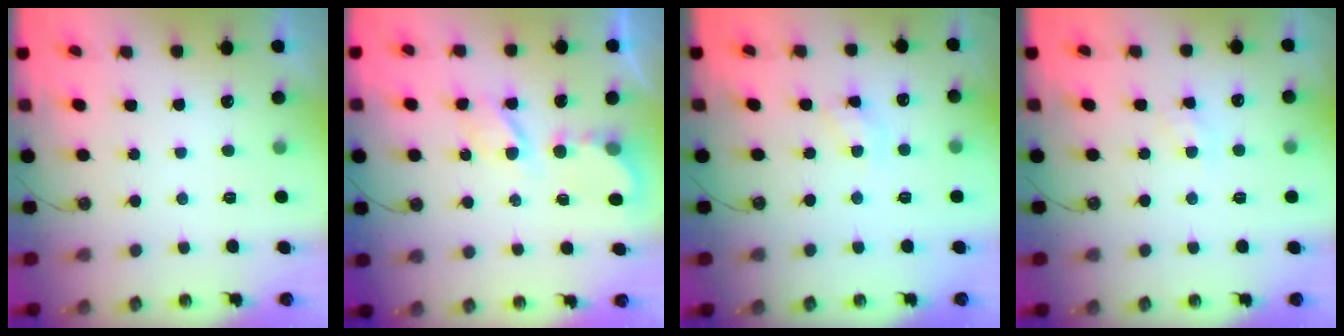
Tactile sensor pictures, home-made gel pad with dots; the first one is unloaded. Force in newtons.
{"total": 5.7, "press": 5.7, "slide": 0.2}
{"total": 5.0, "press": 5.0, "slide": 0.8}
{"total": 7.1, "press": 7.1, "slide": 0.9}